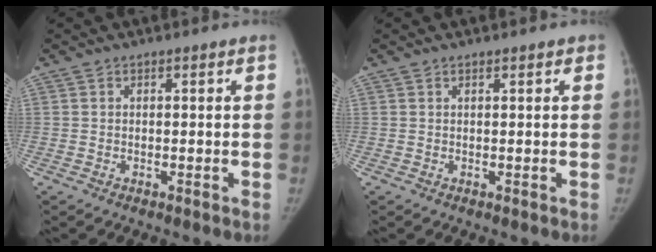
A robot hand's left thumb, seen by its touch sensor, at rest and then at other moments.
{"total": 0.8, "force": [0.6, 0.3, 0.5], "torque": [-0.006, 0.000, 0.005]}